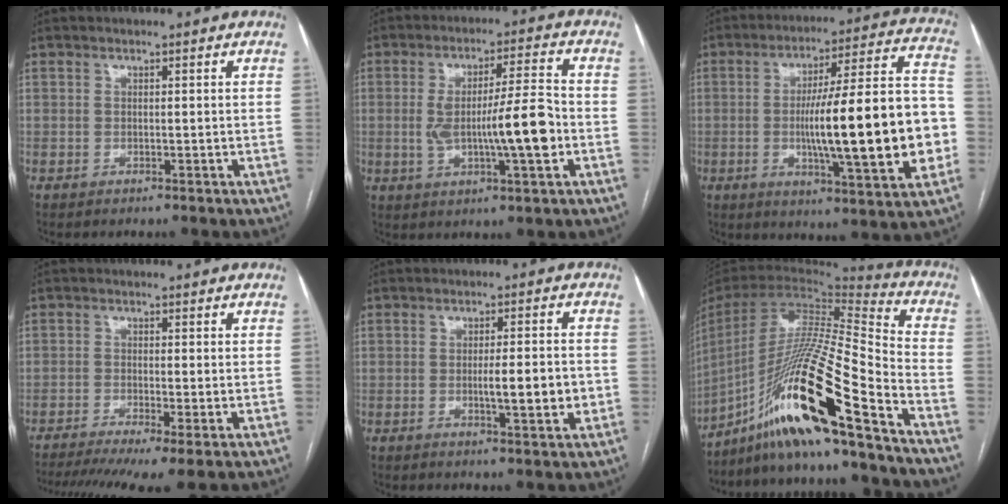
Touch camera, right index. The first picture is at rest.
{"total": 11.2, "force": [-1.7, 1.2, 11.0], "torque": [-0.190, 0.008, -0.027]}
{"total": 22.9, "force": [-3.2, 2.5, 22.6], "torque": [-0.302, 0.020, -0.045]}
{"total": 11.0, "force": [-7.3, 1.7, 8.2], "torque": [-0.141, -0.015, -0.115]}
{"total": 6.2, "force": [-1.0, 0.8, 6.1], "torque": [-0.094, -0.005, -0.014]}
{"total": 23.1, "force": [-15.0, 0.0, 17.6], "torque": [-0.352, -0.023, -0.279]}